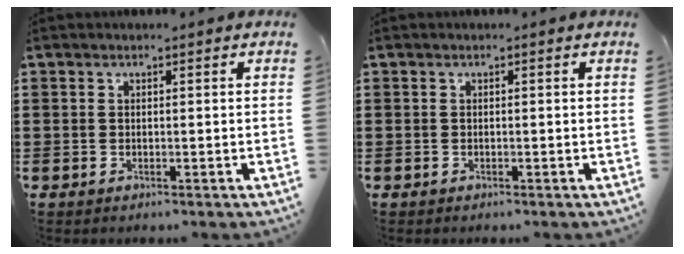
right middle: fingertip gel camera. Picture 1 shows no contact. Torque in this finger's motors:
{"motor_torque": [-0.70, -0.63, -0.06, 0.00]}